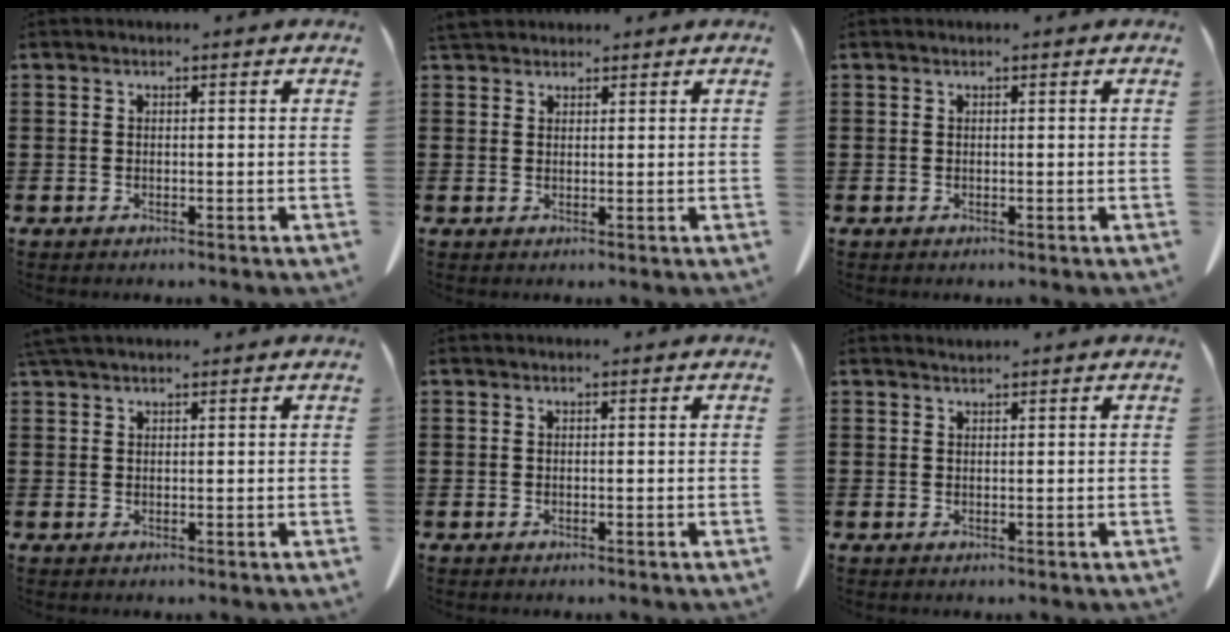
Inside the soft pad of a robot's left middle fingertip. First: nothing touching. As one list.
[{"total": 2.5, "force": [2.2, 1.0, 0.6], "torque": [-0.020, 0.003, 0.043]}, {"total": 0.0}, {"total": 1.7, "force": [1.5, 0.4, 0.8], "torque": [-0.020, 0.003, 0.029]}, {"total": 0.0}, {"total": 0.7, "force": [0.7, 0.0, 0.1], "torque": [-0.002, -0.002, 0.014]}]